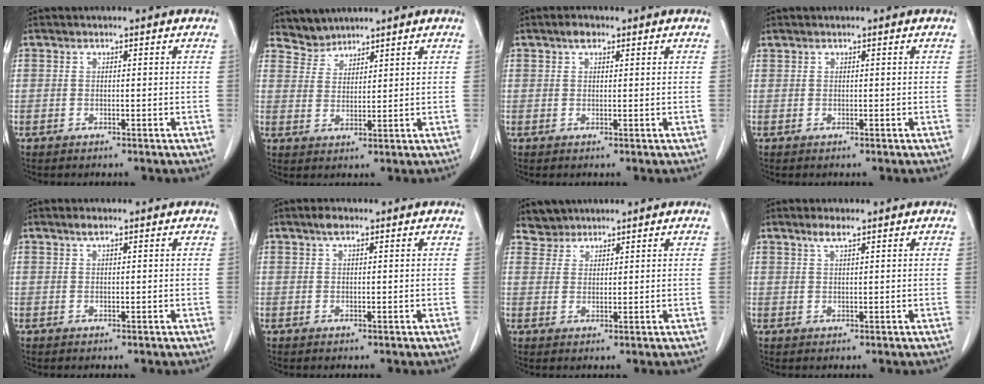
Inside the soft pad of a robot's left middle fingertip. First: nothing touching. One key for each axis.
{"total": 3.4, "fx": 3.2, "fy": 0.8, "fz": -0.8, "tx": 0.017, "ty": 0.004, "tz": 0.067}
{"total": 1.7, "fx": 1.0, "fy": 0.9, "fz": 1.0, "tx": -0.019, "ty": 0.007, "tz": 0.016}
{"total": 0.0}
{"total": 1.1, "fx": 0.8, "fy": 0.2, "fz": 0.7, "tx": -0.017, "ty": 0.004, "tz": 0.016}
{"total": 1.6, "fx": 1.0, "fy": 0.5, "fz": 1.1, "tx": -0.021, "ty": 0.008, "tz": 0.018}
{"total": 2.8, "fx": 2.4, "fy": 1.2, "fz": -0.7, "tx": 0.014, "ty": 0.004, "tz": 0.042}
{"total": 2.0, "fx": 1.4, "fy": 0.1, "fz": 1.3, "tx": -0.031, "ty": 0.002, "tz": 0.030}